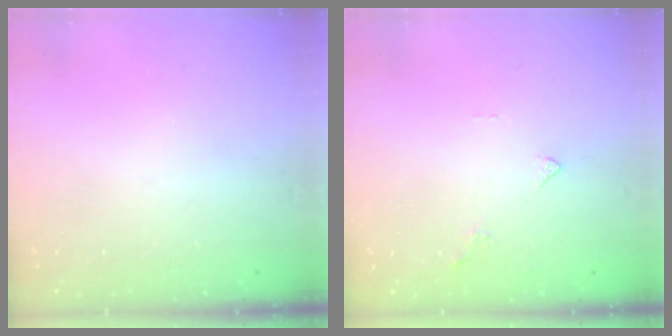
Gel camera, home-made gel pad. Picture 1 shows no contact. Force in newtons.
{"total": 2.0, "press": 1.9, "slide": 0.6}